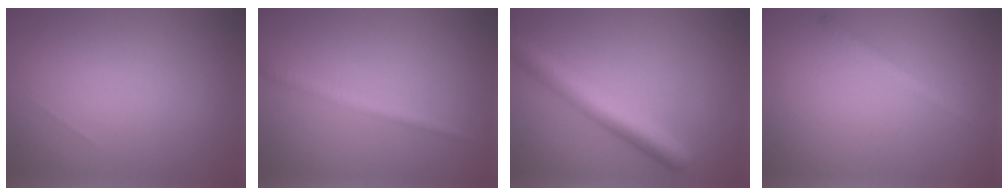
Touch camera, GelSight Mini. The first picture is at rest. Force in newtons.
{"total": 1.8, "press": 1.8, "slide": 0.1}
{"total": 5.5, "press": 5.5, "slide": 0.2}
{"total": 1.2, "press": 1.2, "slide": 0.0}